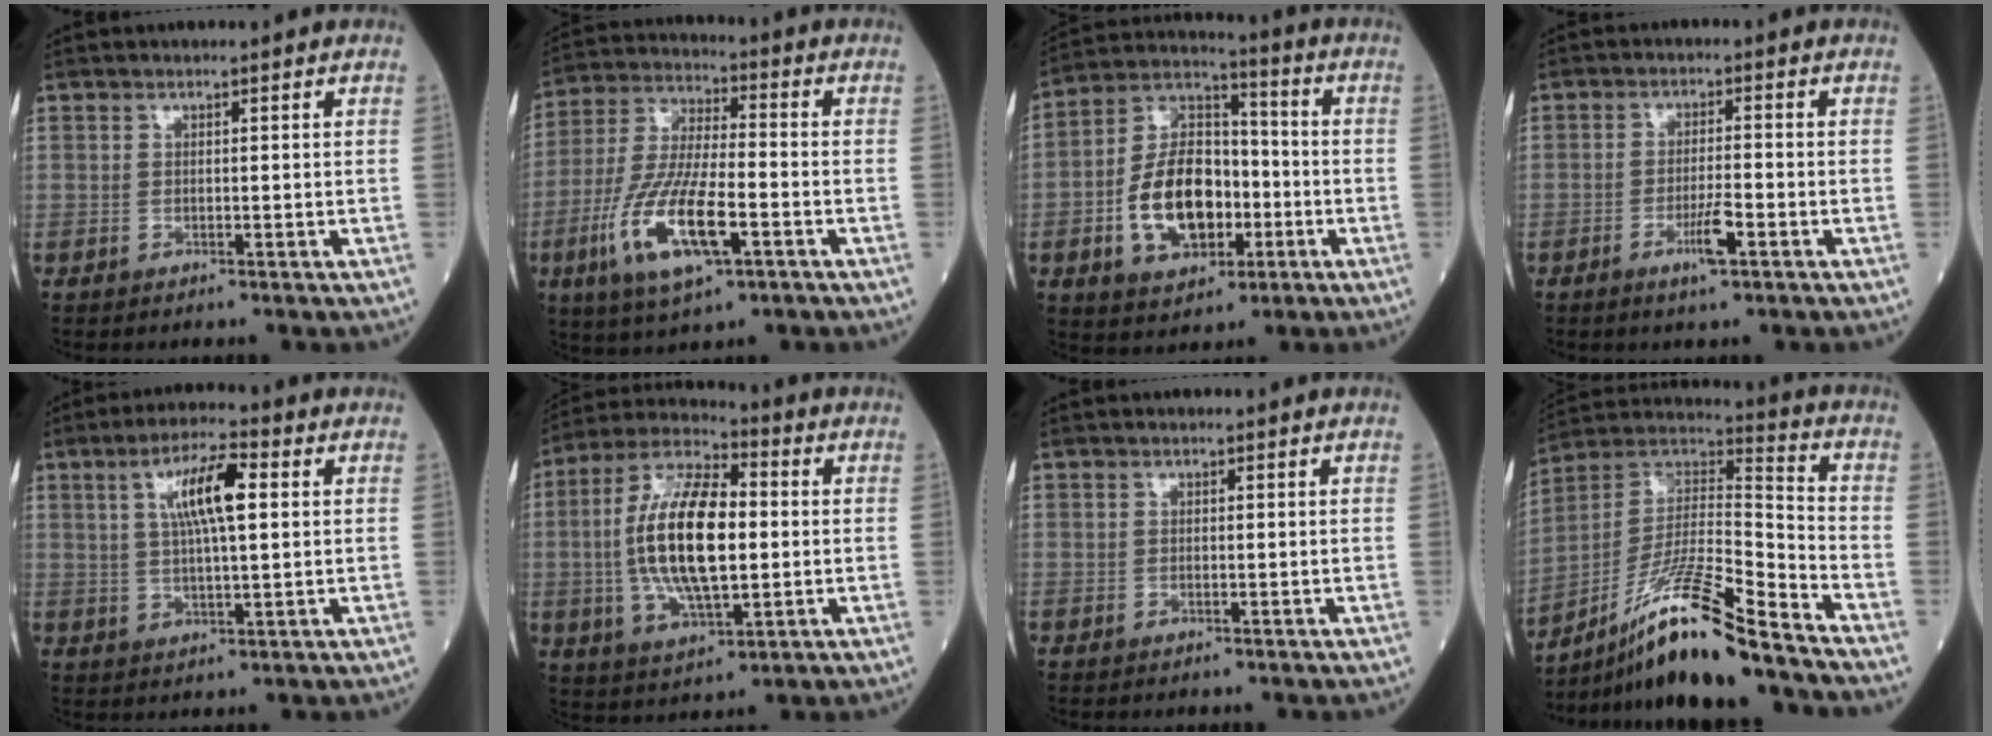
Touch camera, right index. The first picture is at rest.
{"total": 14.5, "force": [-5.2, 3.7, 13.0], "torque": [-0.271, -0.014, -0.095]}
{"total": 14.2, "force": [-3.5, 8.2, 11.1], "torque": [-0.225, 0.018, -0.059]}
{"total": 4.2, "force": [-2.1, 0.2, 3.6], "torque": [-0.065, -0.005, -0.040]}
{"total": 8.4, "force": [2.3, 1.4, 8.0], "torque": [-0.146, 0.013, 0.041]}
{"total": 16.1, "force": [-0.1, 5.8, 15.1], "torque": [-0.305, 0.008, -0.003]}
{"total": 0.0}
{"total": 17.5, "force": [-13.4, -0.1, 11.2], "torque": [-0.219, 0.005, -0.243]}